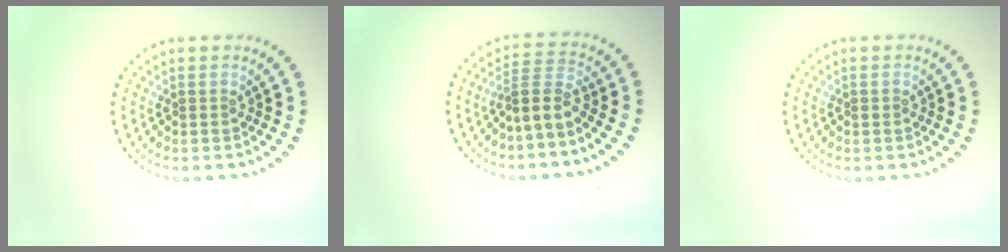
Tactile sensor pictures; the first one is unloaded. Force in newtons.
{"total": 2.8, "press": 2.0, "slide": 2.0}
{"total": 0.5, "press": 0.4, "slide": 0.3}